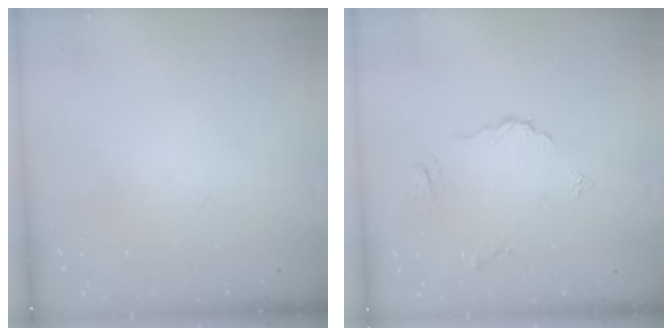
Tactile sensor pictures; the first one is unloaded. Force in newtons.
{"total": 6.4, "press": 6.4, "slide": 0.3}